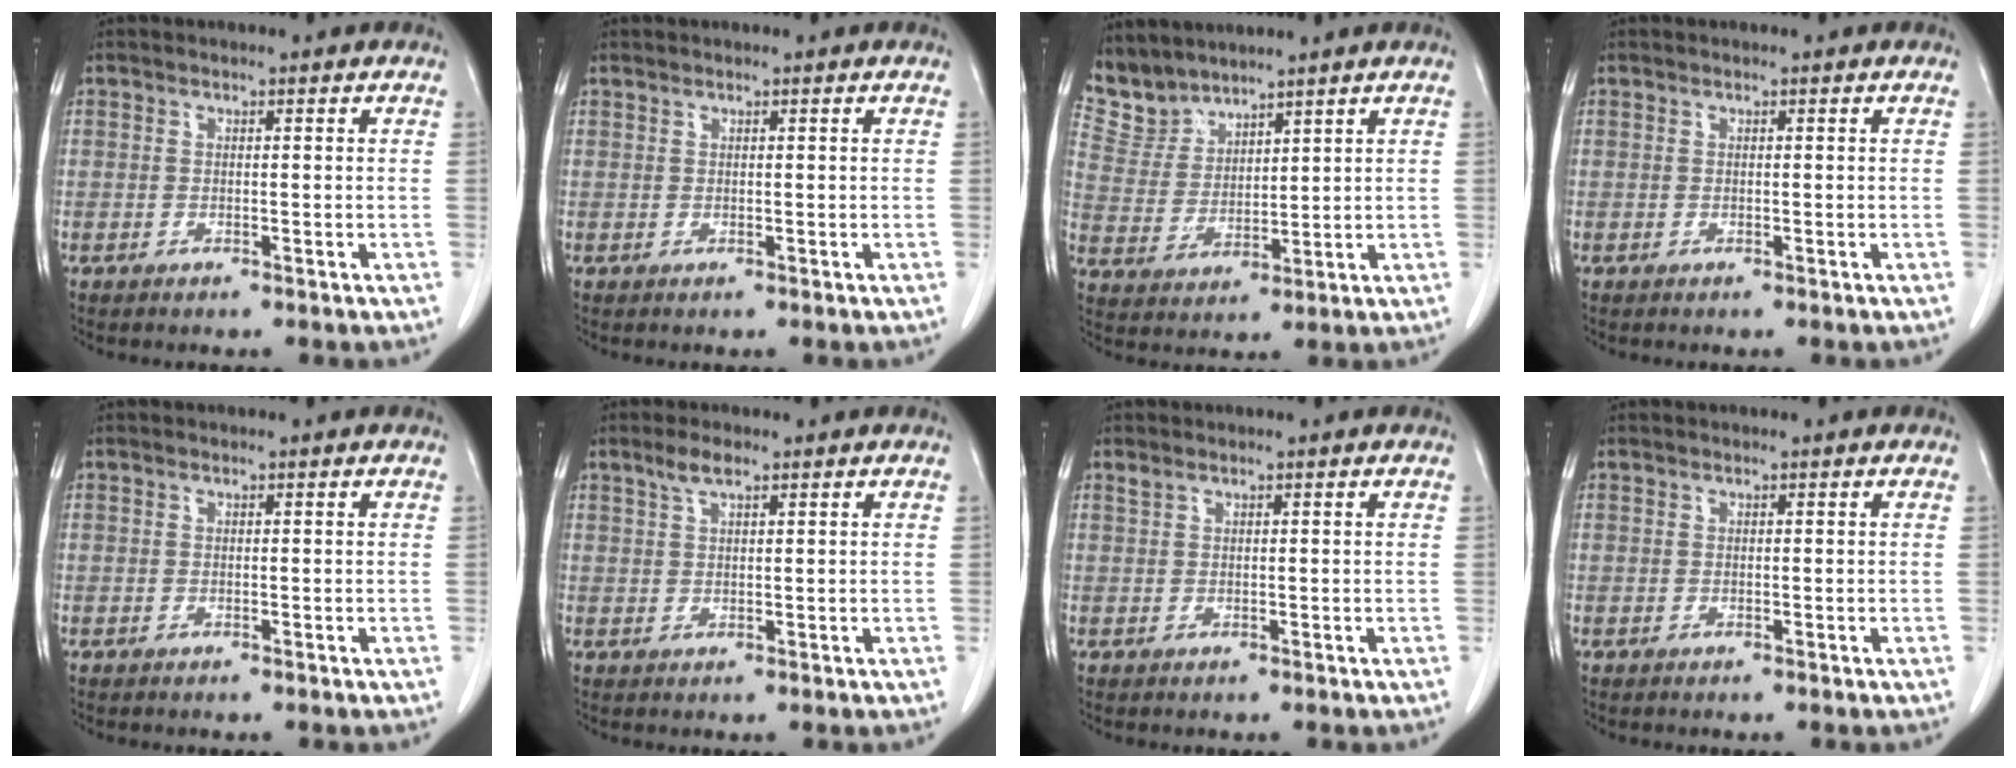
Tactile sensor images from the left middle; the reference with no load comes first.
{"total": 0.0}
{"total": 5.9, "force": [5.6, 1.5, -0.3], "torque": [-0.007, 0.009, 0.133]}
{"total": 0.0}
{"total": 0.0}
{"total": 2.6, "force": [1.8, 0.6, 1.8], "torque": [-0.041, 0.007, 0.037]}
{"total": 0.6, "force": [0.5, 0.1, 0.2], "torque": [-0.012, 0.007, 0.015]}
{"total": 0.0}